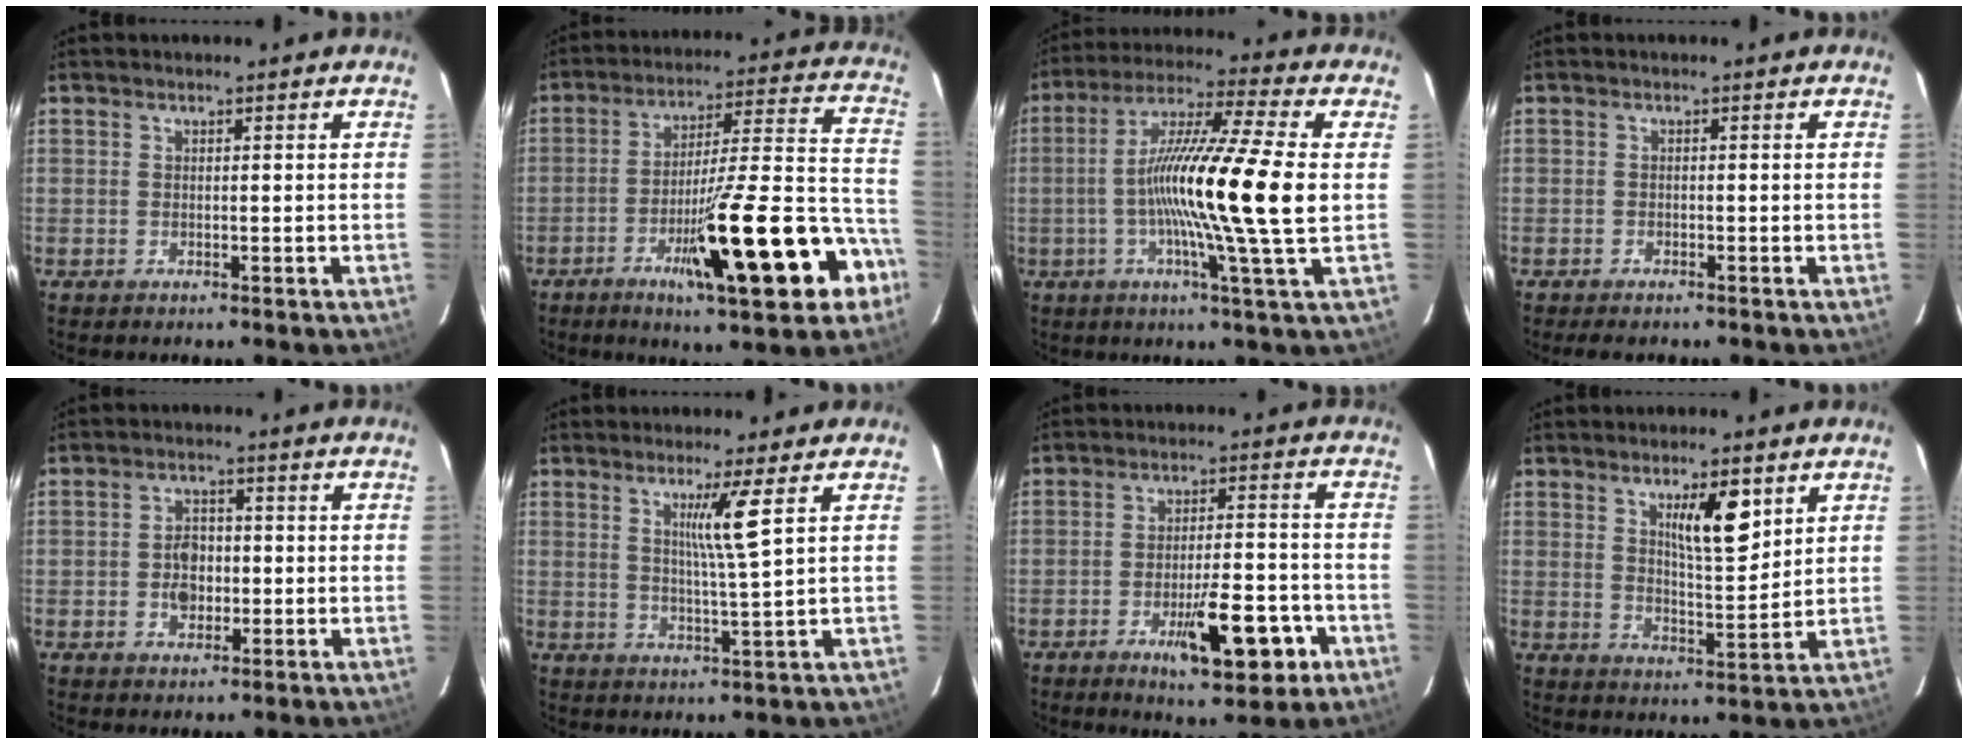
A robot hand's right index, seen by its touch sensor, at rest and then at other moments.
{"total": 20.5, "force": [-9.3, 1.9, 18.2], "torque": [-0.239, 0.004, -0.134]}
{"total": 17.6, "force": [-0.8, -1.4, 17.5], "torque": [-0.307, -0.006, -0.031]}
{"total": 2.3, "force": [-1.9, 0.8, 0.9], "torque": [-0.017, -0.004, -0.024]}
{"total": 4.1, "force": [-0.6, 2.9, 2.9], "torque": [-0.052, 0.006, -0.009]}
{"total": 5.4, "force": [2.2, -1.6, 4.6], "torque": [-0.083, -0.015, 0.041]}
{"total": 10.9, "force": [-5.0, 2.5, 9.3], "torque": [-0.133, -0.002, -0.069]}
{"total": 7.6, "force": [3.8, 1.6, 6.4], "torque": [-0.105, -0.006, 0.065]}